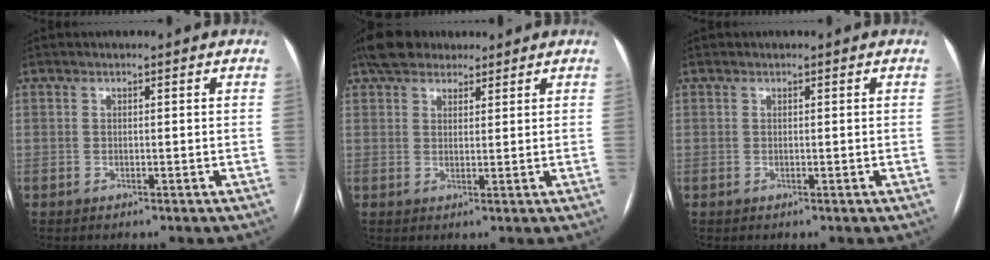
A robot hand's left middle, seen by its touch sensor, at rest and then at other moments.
{"total": 6.6, "force": [5.2, 3.2, 2.4], "torque": [-0.043, 0.028, 0.093]}
{"total": 0.0}